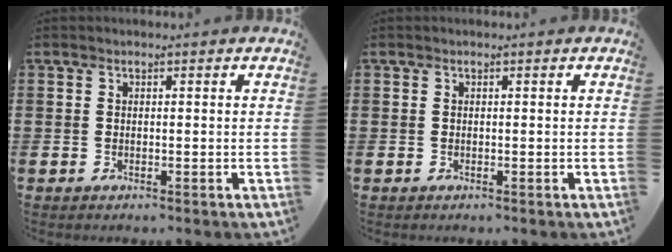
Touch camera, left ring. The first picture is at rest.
{"total": 0.0}